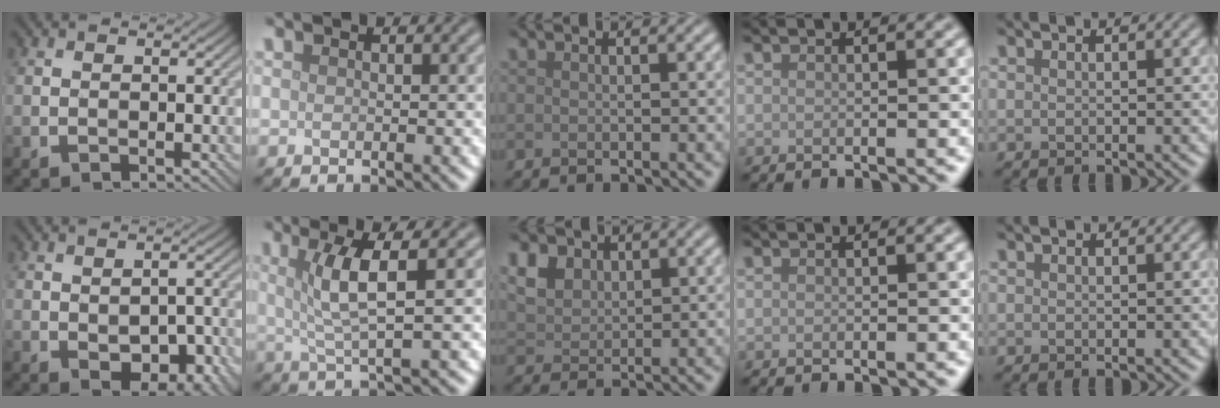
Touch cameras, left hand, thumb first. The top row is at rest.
{"thumb": {"total": 6.4, "force": [-1.9, 3.6, 4.9], "torque": [-0.077, -0.018, -0.019]}, "index": {"total": 4.5, "force": [1.1, 0.8, 4.3], "torque": [-0.080, 0.002, 0.023]}, "middle": {"total": 5.0, "force": [2.8, 3.5, 2.4], "torque": [-0.078, 0.008, 0.055]}}